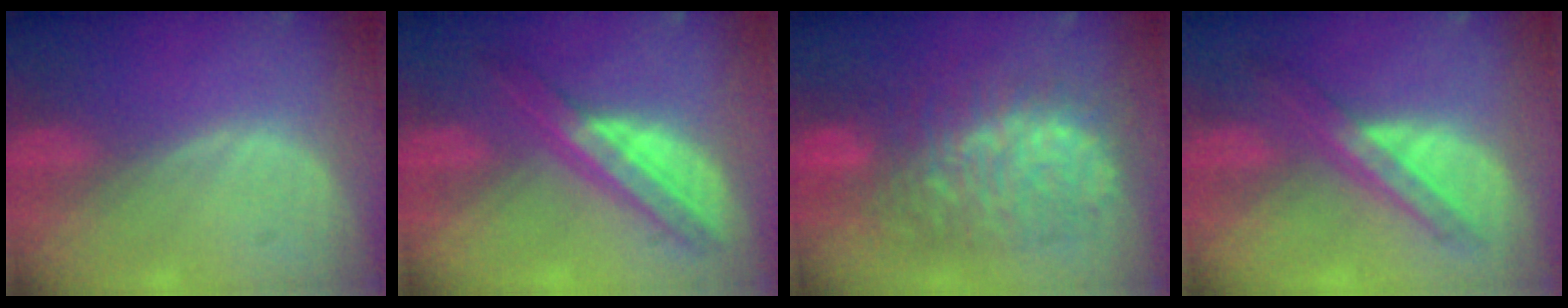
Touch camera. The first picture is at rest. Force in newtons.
{"total": 6.9, "press": 6.9, "slide": 0.2}
{"total": 12.2, "press": 12.1, "slide": 1.3}
{"total": 7.2, "press": 6.1, "slide": 3.8}